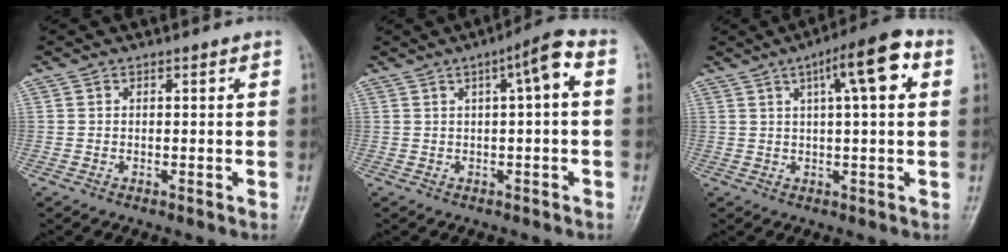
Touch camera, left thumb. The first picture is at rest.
{"total": 5.7, "force": [1.1, 1.0, 5.5], "torque": [-0.082, 0.021, 0.011]}
{"total": 10.5, "force": [3.6, 2.5, 9.5], "torque": [-0.140, 0.015, 0.050]}